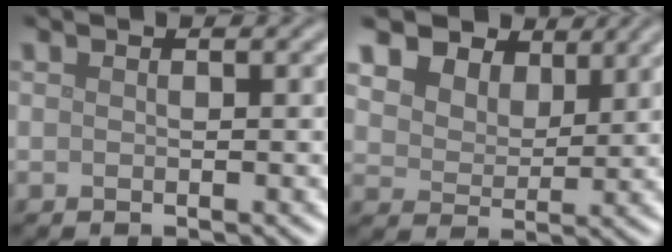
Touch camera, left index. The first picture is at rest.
{"total": 8.6, "force": [5.8, 5.5, 3.4], "torque": [-0.090, 0.010, 0.101]}